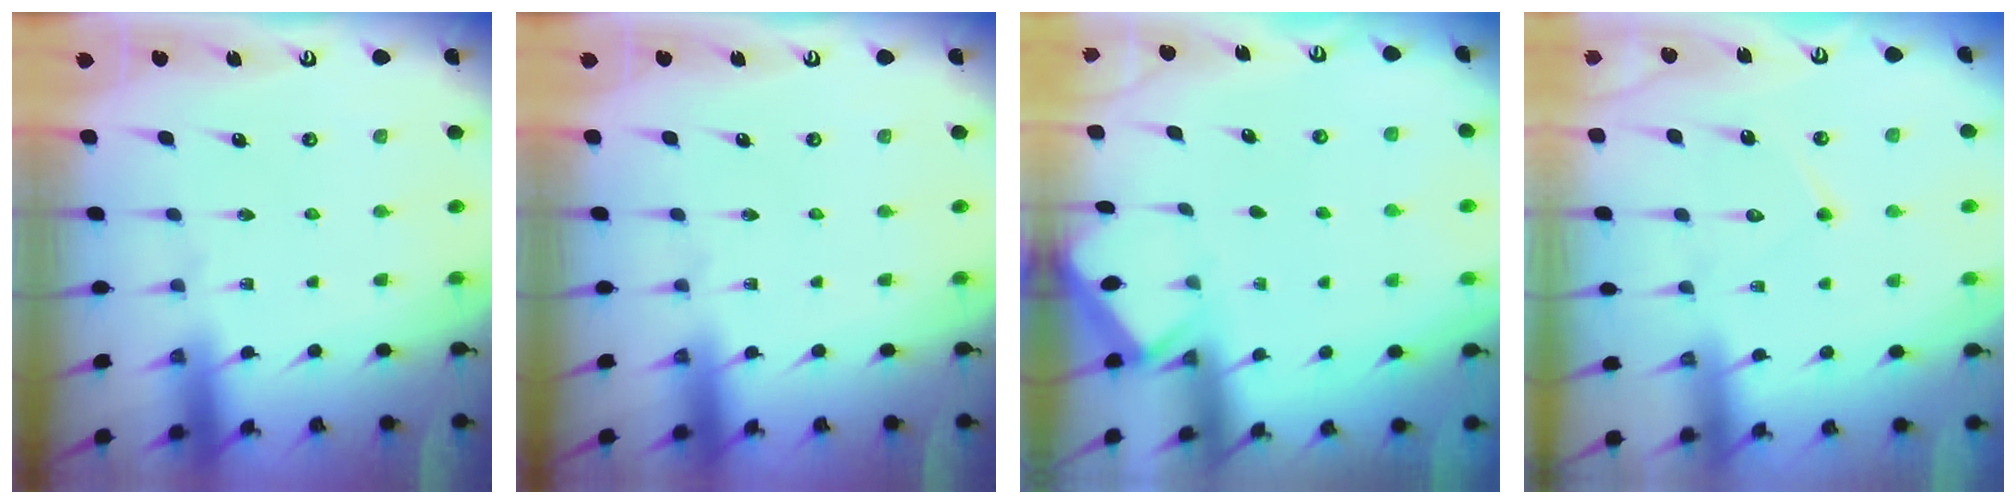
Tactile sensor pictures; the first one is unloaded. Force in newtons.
{"total": 0.0}
{"total": 2.4, "press": 2.3, "slide": 0.4}
{"total": 6.6, "press": 6.6, "slide": 0.5}